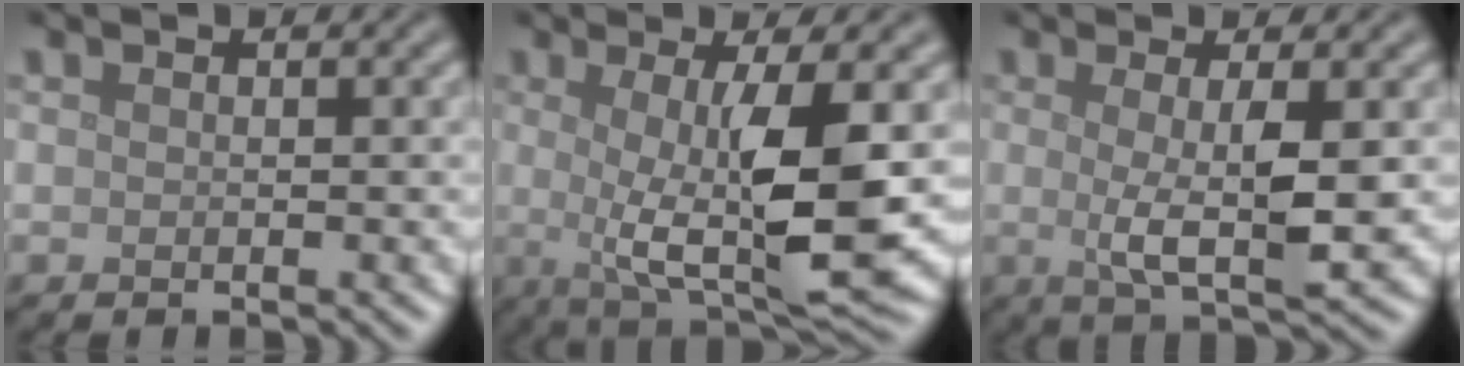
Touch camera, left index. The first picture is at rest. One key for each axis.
{"total": 8.5, "fx": 0.2, "fy": 1.9, "fz": 8.3, "tx": -0.135, "ty": -0.014, "tz": 0.009}
{"total": 4.5, "fx": 0.2, "fy": 0.9, "fz": 4.4, "tx": -0.076, "ty": -0.007, "tz": 0.002}